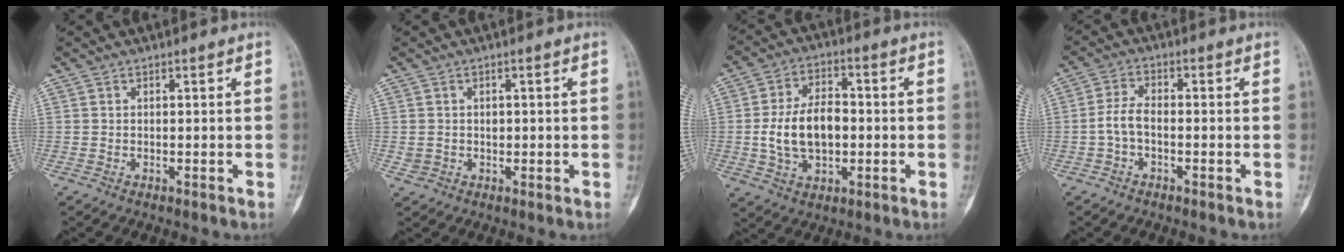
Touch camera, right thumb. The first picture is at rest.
{"total": 1.9, "force": [0.0, 1.9, 0.5], "torque": [0.002, 0.004, 0.004]}
{"total": 11.8, "force": [-0.9, 7.3, 9.2], "torque": [-0.156, 0.017, -0.015]}
{"total": 4.0, "force": [-1.2, 2.0, 3.2], "torque": [-0.068, 0.017, -0.030]}